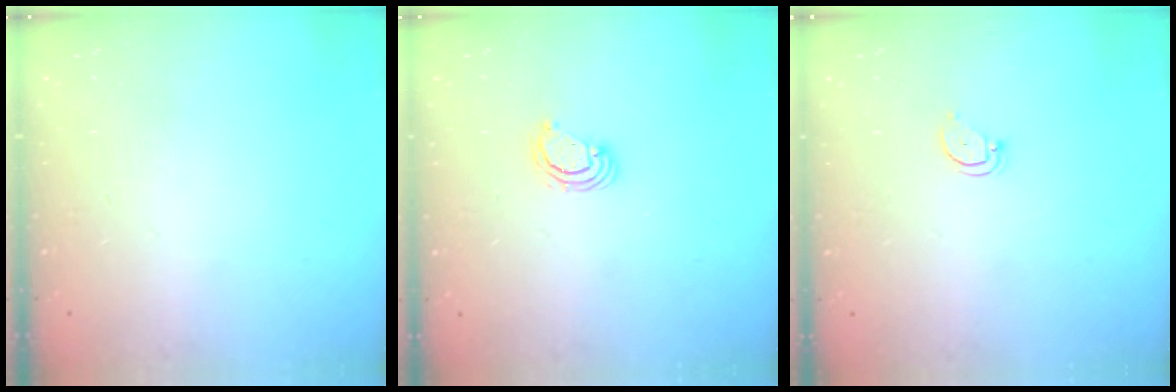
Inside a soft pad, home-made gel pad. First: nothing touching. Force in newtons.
{"total": 3.5, "press": 3.5, "slide": 0.3}
{"total": 2.3, "press": 2.3, "slide": 0.2}